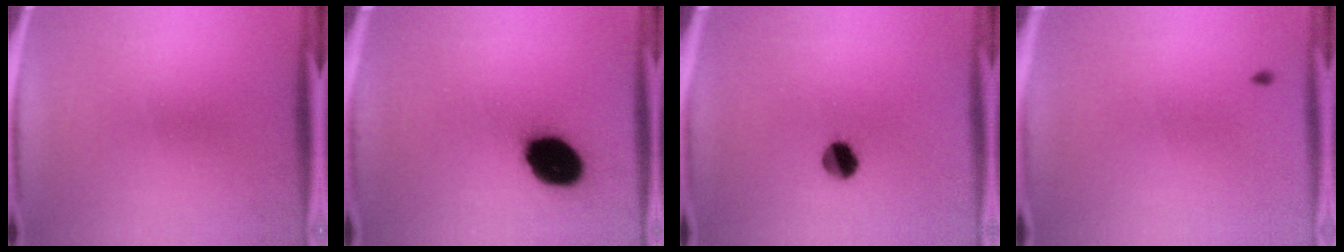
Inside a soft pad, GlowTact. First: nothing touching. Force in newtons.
{"total": 16.4}
{"total": 6.0}
{"total": 0.9}